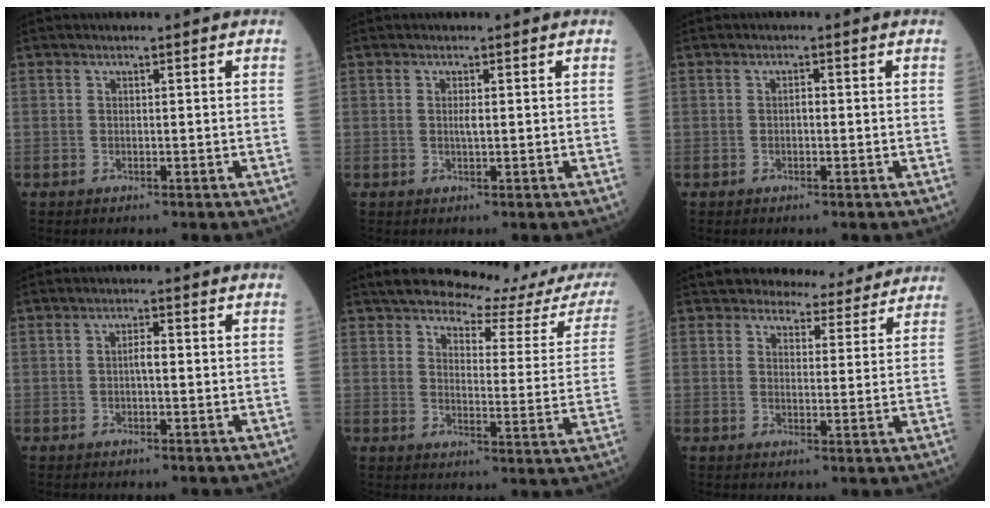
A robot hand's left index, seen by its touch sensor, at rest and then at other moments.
{"total": 1.0, "force": [0.2, 0.1, 1.0], "torque": [-0.023, 0.000, 0.003]}
{"total": 0.7, "force": [-0.1, 0.3, 0.6], "torque": [-0.009, 0.003, -0.003]}
{"total": 1.6, "force": [-0.1, 0.4, 1.5], "torque": [-0.026, 0.005, -0.003]}
{"total": 15.5, "force": [14.5, 1.4, 5.3], "torque": [-0.057, -0.058, 0.162]}
{"total": 9.5, "force": [9.0, 2.8, 1.6], "torque": [-0.003, 0.002, 0.098]}